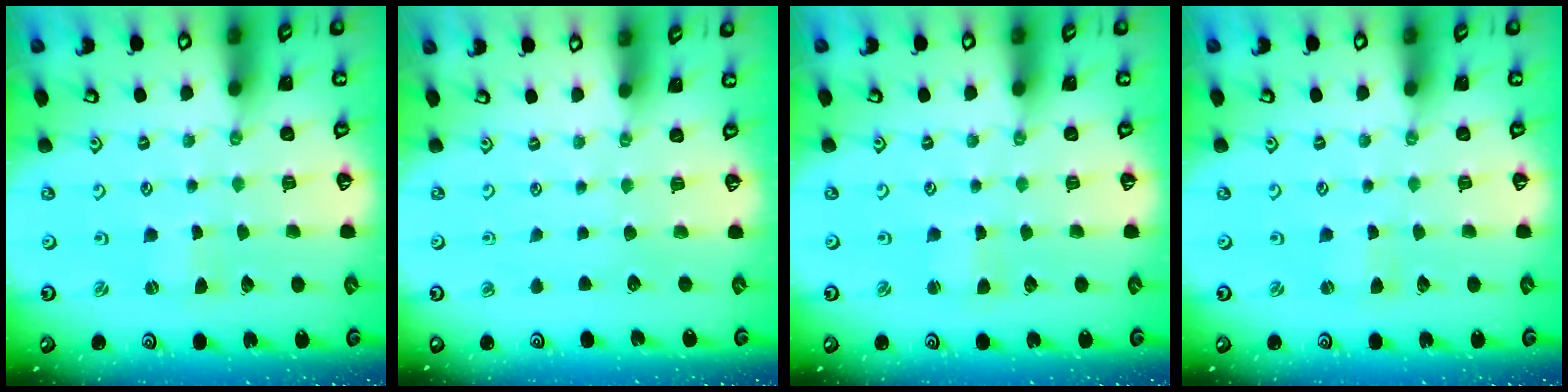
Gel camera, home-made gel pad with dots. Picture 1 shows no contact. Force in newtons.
{"total": 0.0}
{"total": 2.0, "press": 2.0, "slide": 0.3}
{"total": 1.0, "press": 1.0, "slide": 0.3}